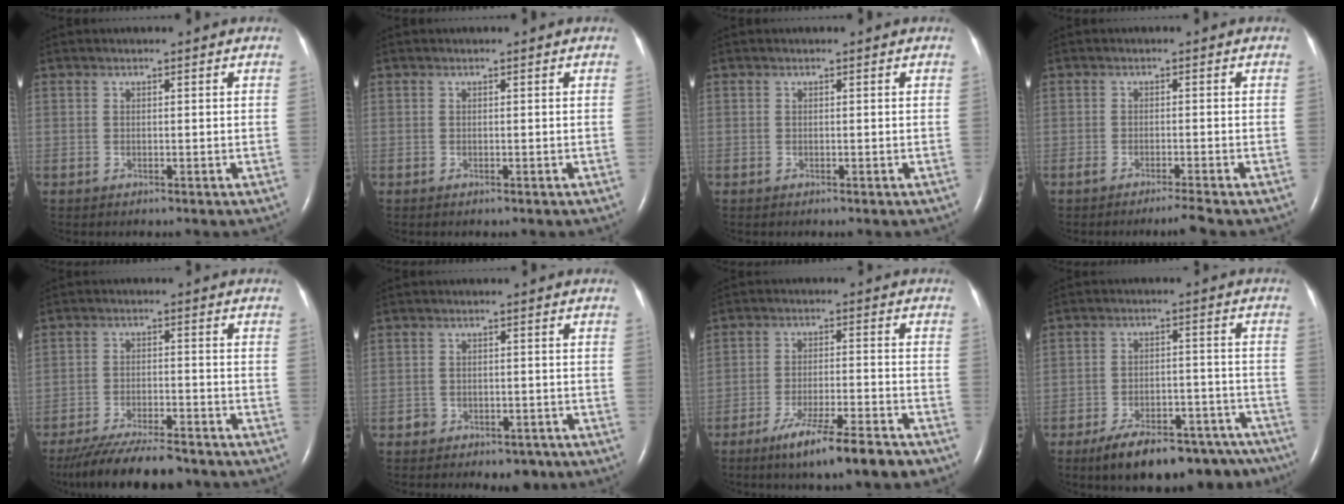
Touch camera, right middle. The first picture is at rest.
{"total": 0.0}
{"total": 0.0}
{"total": 2.5, "force": [-2.1, -0.7, 1.2], "torque": [-0.030, -0.006, -0.040]}
{"total": 13.1, "force": [-11.4, 2.1, 5.9], "torque": [-0.103, -0.016, -0.176]}
{"total": 3.8, "force": [-2.6, 2.6, 0.9], "torque": [-0.002, 0.012, -0.030]}
{"total": 10.7, "force": [-7.7, 0.9, 7.4], "torque": [-0.118, -0.020, -0.121]}
{"total": 18.8, "force": [-15.4, 6.8, 8.5], "torque": [-0.076, 0.028, -0.207]}